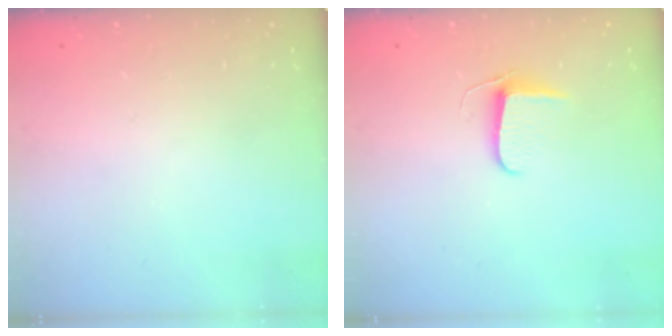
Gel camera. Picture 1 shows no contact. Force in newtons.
{"total": 6.3, "press": 6.2, "slide": 0.5}